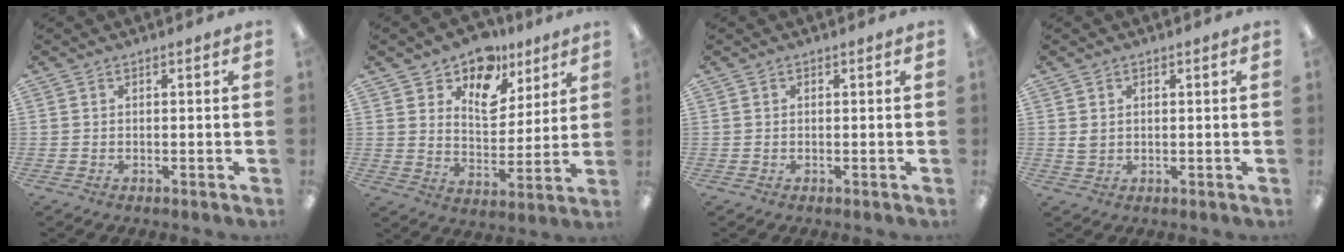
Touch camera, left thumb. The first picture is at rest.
{"total": 13.0, "force": [9.2, 7.7, 4.9], "torque": [-0.079, -0.059, 0.170]}
{"total": 0.0}
{"total": 2.0, "force": [0.7, 1.6, 0.9], "torque": [-0.012, 0.001, 0.010]}